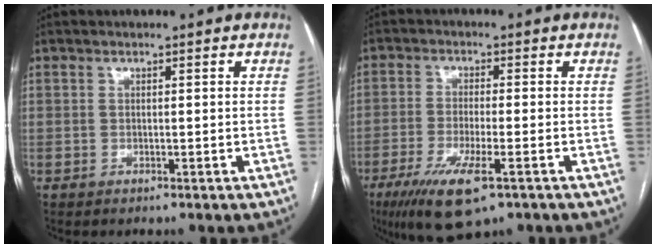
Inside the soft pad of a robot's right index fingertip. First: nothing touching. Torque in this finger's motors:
{"motor_torque": [1.18, -0.33, 0.57, 0.14]}